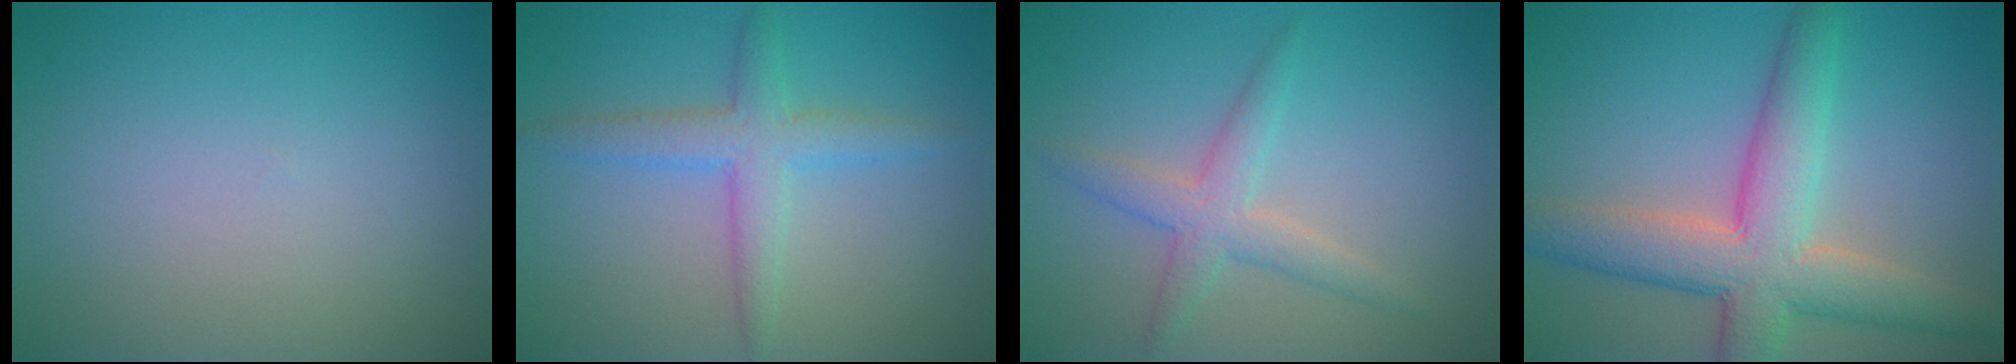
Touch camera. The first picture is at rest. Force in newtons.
{"total": 3.3, "press": 3.3, "slide": 0.1}
{"total": 3.0, "press": 3.0, "slide": 0.1}
{"total": 7.5, "press": 7.5, "slide": 0.4}